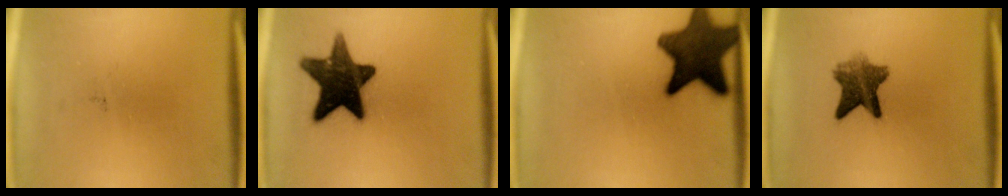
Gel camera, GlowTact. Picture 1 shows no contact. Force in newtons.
{"total": 15.0}
{"total": 14.3}
{"total": 7.2}